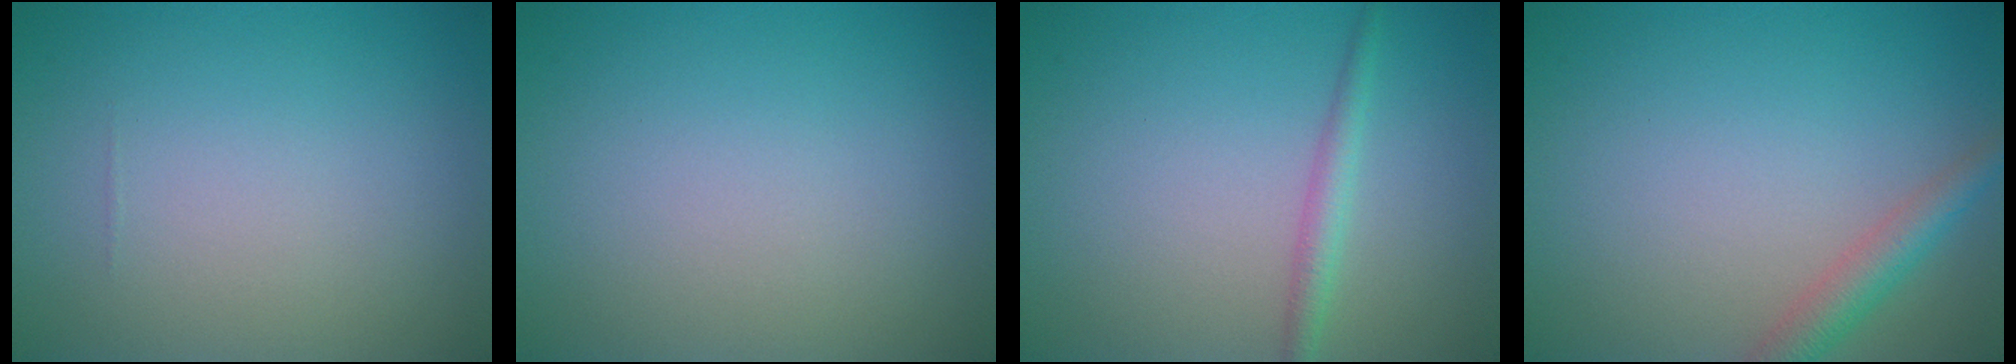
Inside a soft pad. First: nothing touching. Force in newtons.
{"total": 0.0}
{"total": 1.8, "press": 1.8, "slide": 0.0}
{"total": 2.7, "press": 2.7, "slide": 0.1}